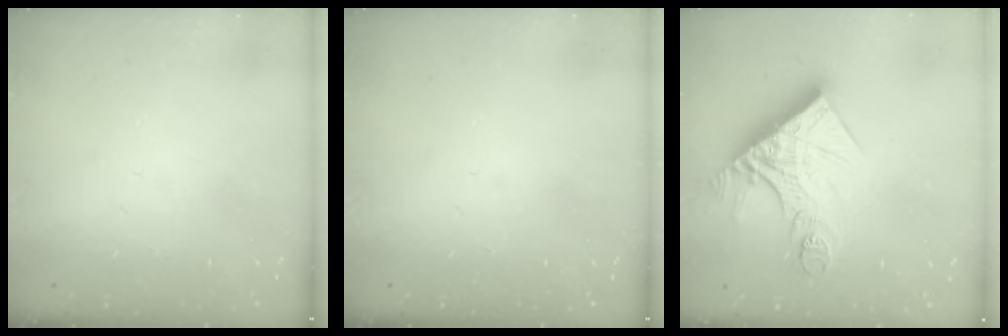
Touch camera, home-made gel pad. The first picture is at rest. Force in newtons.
{"total": 0.0}
{"total": 16.2, "press": 16.2, "slide": 1.7}